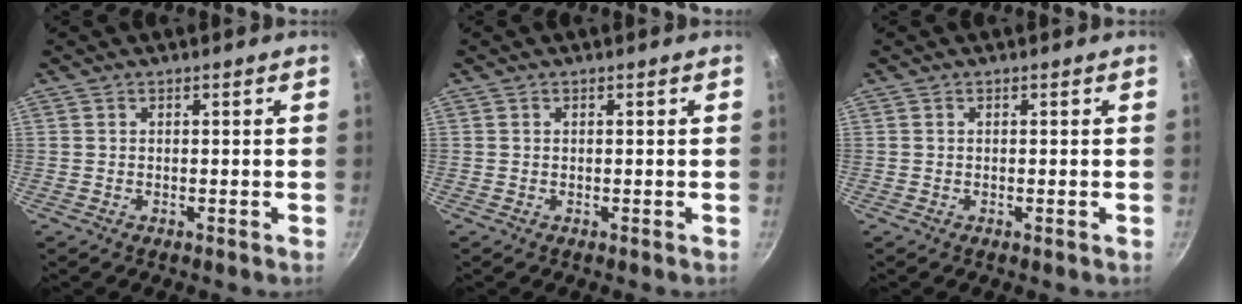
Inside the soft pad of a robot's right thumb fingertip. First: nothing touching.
{"total": 0.0}
{"total": 0.0}